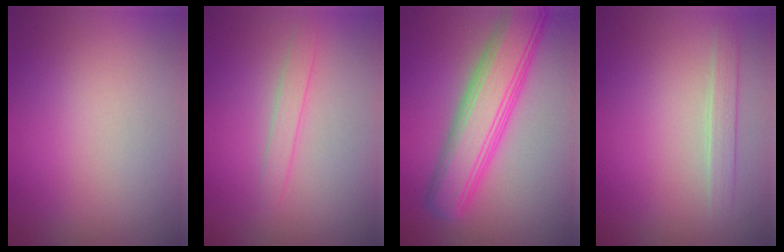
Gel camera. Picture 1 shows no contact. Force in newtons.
{"total": 1.3, "press": 1.3, "slide": 0.0}
{"total": 7.0, "press": 7.0, "slide": 0.2}
{"total": 1.5, "press": 1.5, "slide": 0.1}